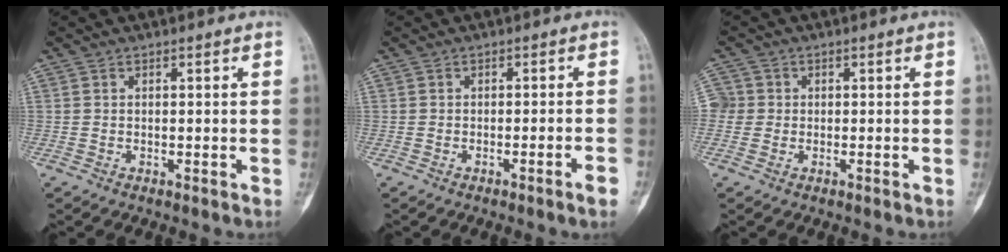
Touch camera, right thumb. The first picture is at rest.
{"total": 2.7, "force": [-1.5, -0.2, 2.2], "torque": [-0.035, 0.005, -0.024]}
{"total": 3.6, "force": [0.0, 3.6, 0.6], "torque": [0.008, 0.009, -0.003]}